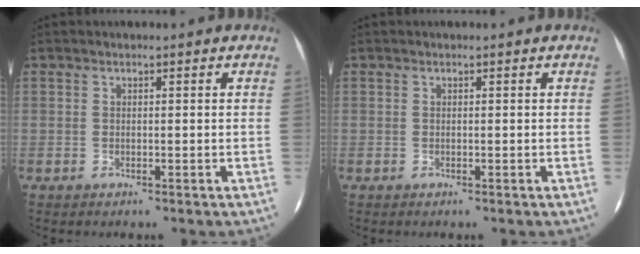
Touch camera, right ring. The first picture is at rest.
{"total": 0.0}